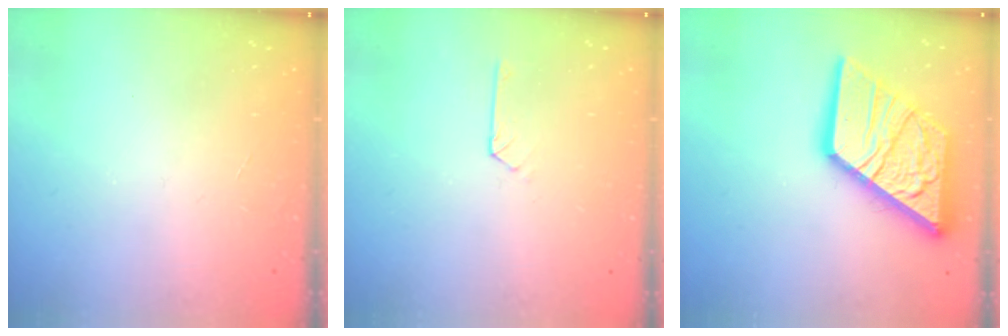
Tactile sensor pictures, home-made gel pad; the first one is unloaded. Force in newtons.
{"total": 1.9, "press": 1.9, "slide": 0.2}
{"total": 22.4, "press": 22.2, "slide": 2.6}